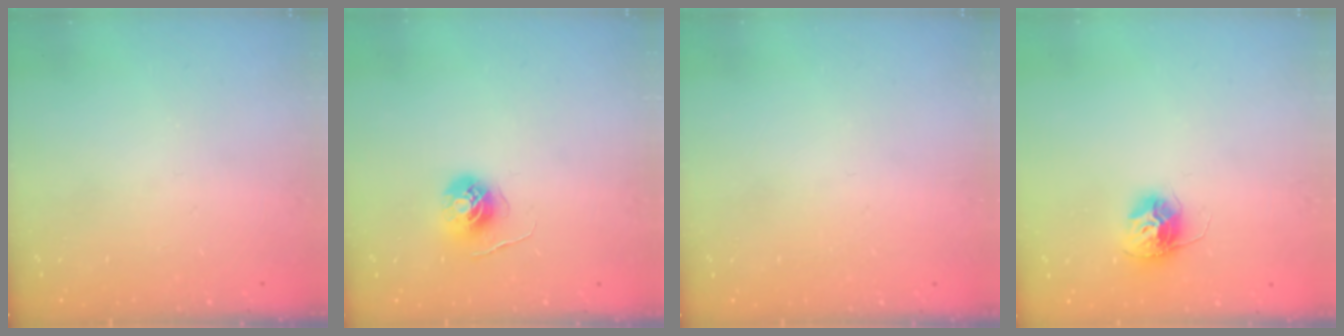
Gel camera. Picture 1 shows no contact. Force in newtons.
{"total": 5.9, "press": 5.9, "slide": 0.3}
{"total": 0.9, "press": 0.9, "slide": 0.1}
{"total": 11.4, "press": 11.4, "slide": 0.9}